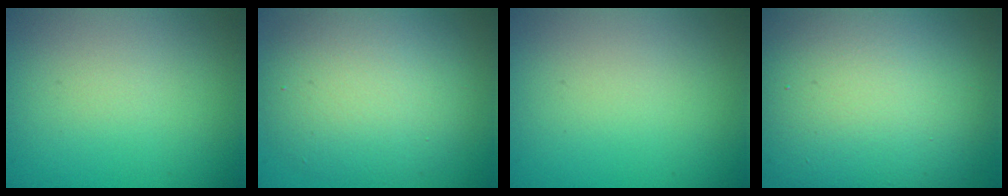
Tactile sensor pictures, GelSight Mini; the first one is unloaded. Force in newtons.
{"total": 7.2, "press": 7.2, "slide": 0.6}
{"total": 0.0}
{"total": 15.4, "press": 15.4, "slide": 0.4}